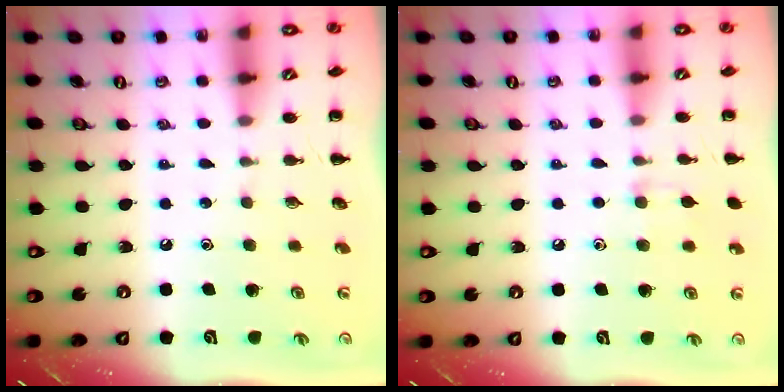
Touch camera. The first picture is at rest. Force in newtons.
{"total": 5.5, "press": 5.0, "slide": 2.2}